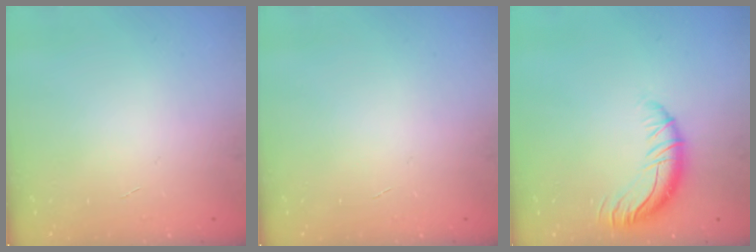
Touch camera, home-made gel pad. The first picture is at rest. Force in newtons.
{"total": 0.0}
{"total": 12.2, "press": 12.1, "slide": 1.2}